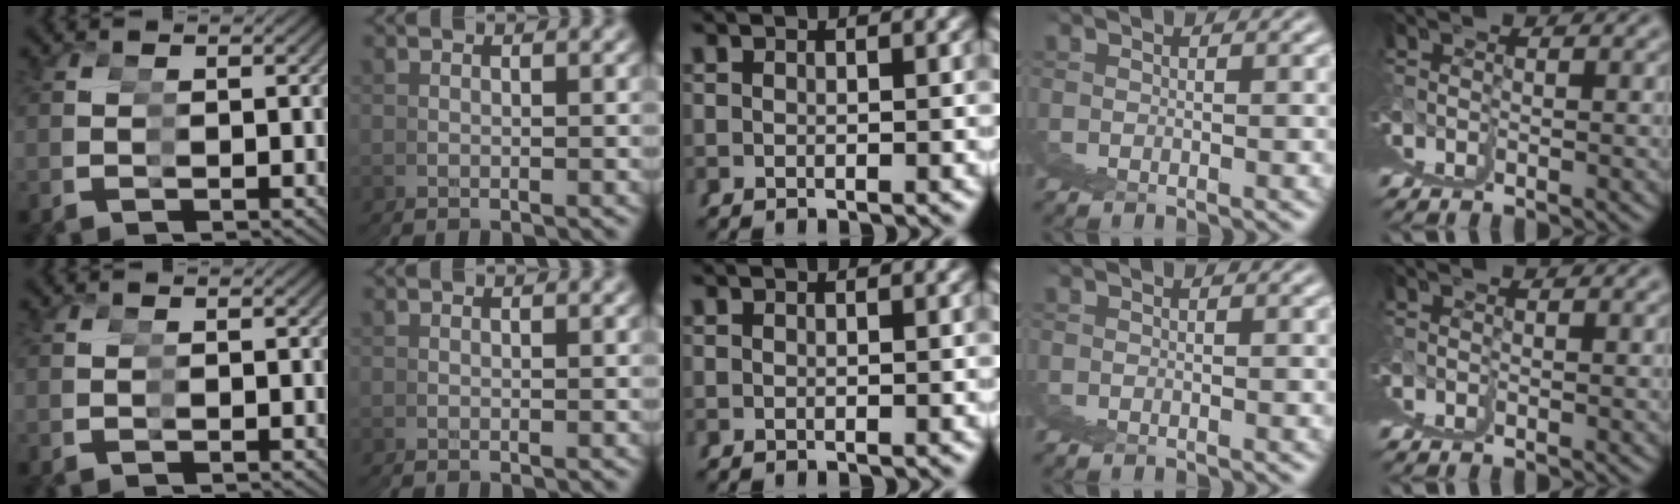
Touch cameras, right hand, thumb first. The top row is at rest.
{}